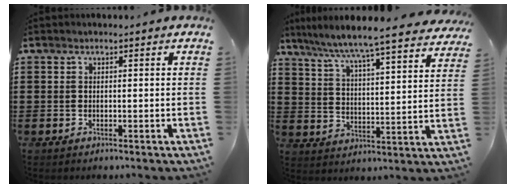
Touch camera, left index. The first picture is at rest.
{"total": 5.9, "force": [5.4, -0.8, 2.3], "torque": [-0.071, -0.044, 0.084]}